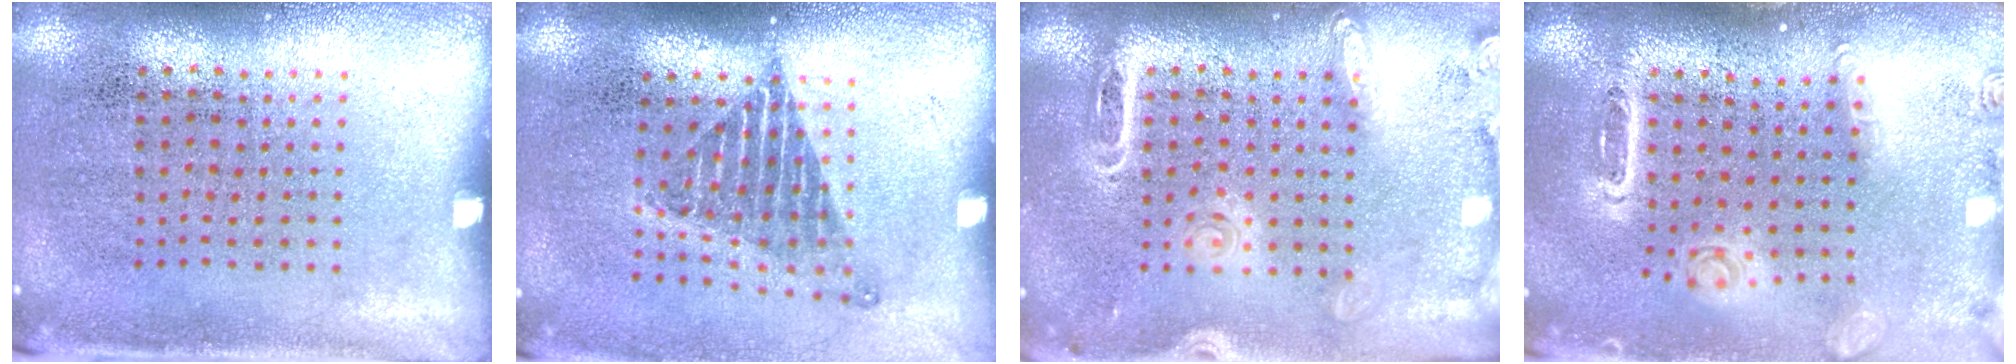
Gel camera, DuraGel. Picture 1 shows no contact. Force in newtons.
{"total": 1.5, "press": 1.2, "slide": 0.9}
{"total": 2.0, "press": 1.8, "slide": 1.1}
{"total": 1.5, "press": 1.5, "slide": 0.1}